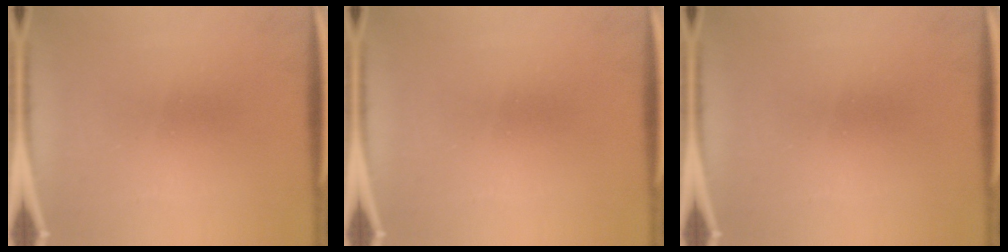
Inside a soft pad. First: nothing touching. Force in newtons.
{"total": 0.0}
{"total": 0.0}